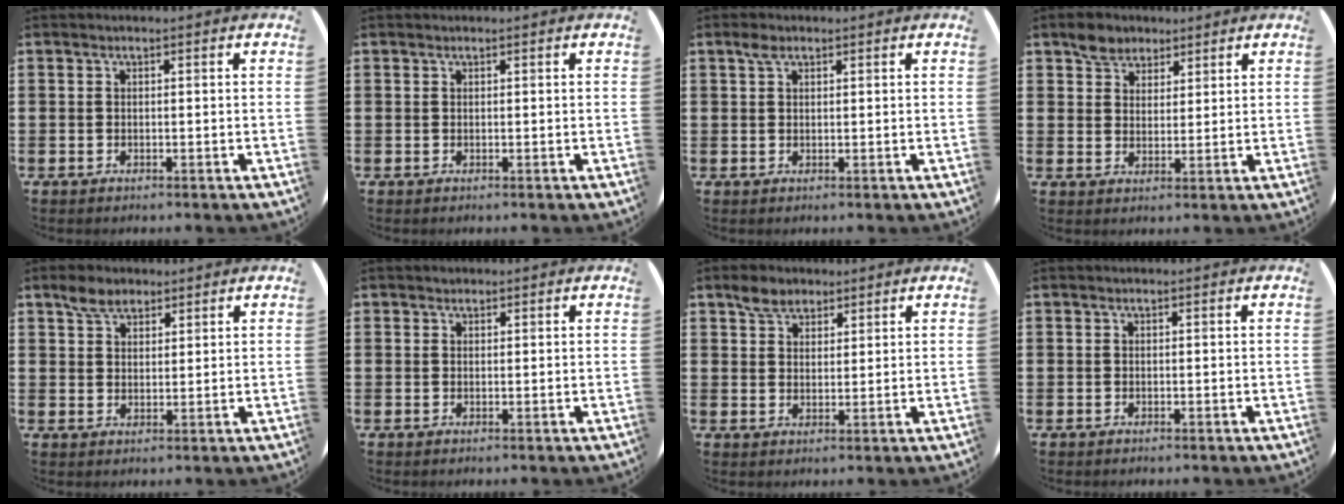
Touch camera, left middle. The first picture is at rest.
{"total": 0.0}
{"total": 1.5, "force": [1.0, 0.8, 0.9], "torque": [-0.012, 0.002, 0.016]}
{"total": 3.7, "force": [2.9, 2.2, 0.4], "torque": [-0.009, 0.007, 0.057]}
{"total": 3.9, "force": [3.0, 2.1, 1.3], "torque": [-0.024, 0.005, 0.056]}
{"total": 0.6, "force": [0.5, 0.3, -0.1], "torque": [0.002, 0.004, 0.010]}
{"total": 3.9, "force": [3.0, 2.2, 0.9], "torque": [-0.011, 0.002, 0.055]}
{"total": 0.0}